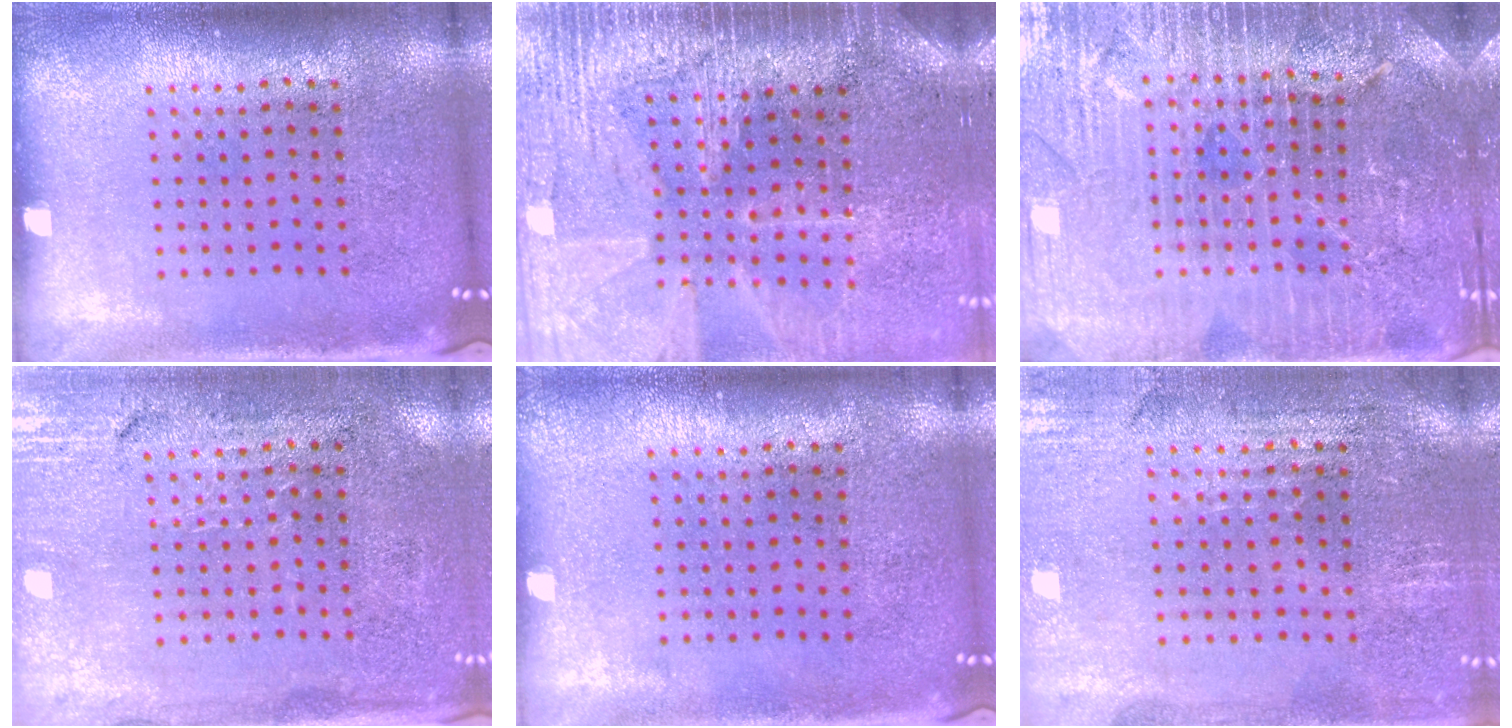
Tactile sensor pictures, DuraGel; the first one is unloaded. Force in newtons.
{"total": 3.4, "press": 3.2, "slide": 1.2}
{"total": 4.5, "press": 4.2, "slide": 1.5}
{"total": 3.3, "press": 2.9, "slide": 1.5}
{"total": 0.0}
{"total": 0.8, "press": 0.7, "slide": 0.5}